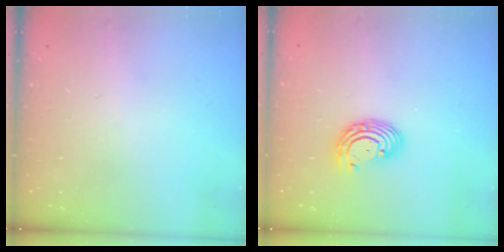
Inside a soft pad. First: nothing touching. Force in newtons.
{"total": 6.2, "press": 6.1, "slide": 0.9}